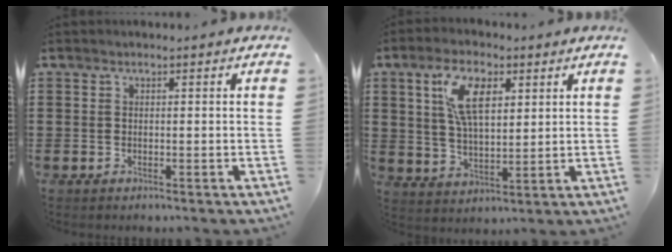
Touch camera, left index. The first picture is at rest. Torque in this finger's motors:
{"motor_torque": [1.16, 0.97, 0.76, 0.21]}